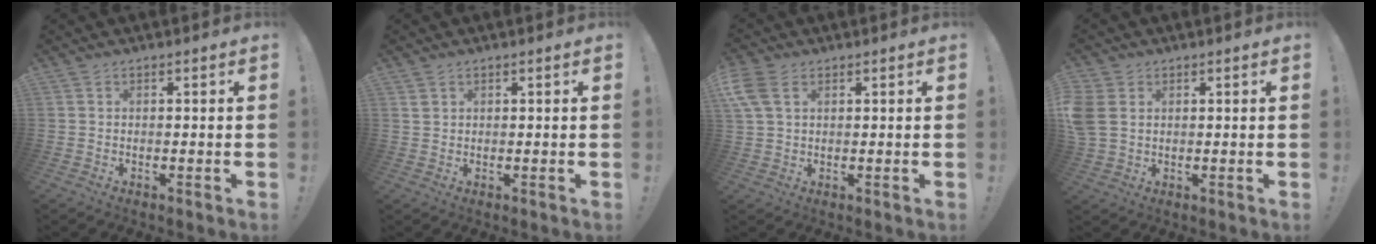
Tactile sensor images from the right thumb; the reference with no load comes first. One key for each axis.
{"total": 1.4, "fx": 0.8, "fy": 0.9, "fz": 0.6, "tx": -0.011, "ty": 0.001, "tz": 0.017}
{"total": 6.4, "fx": 2.8, "fy": 3.8, "fz": 4.4, "tx": -0.091, "ty": -0.006, "tz": 0.054}
{"total": 6.3, "fx": 1.4, "fy": 4.9, "fz": 3.6, "tx": -0.086, "ty": 0.004, "tz": 0.031}